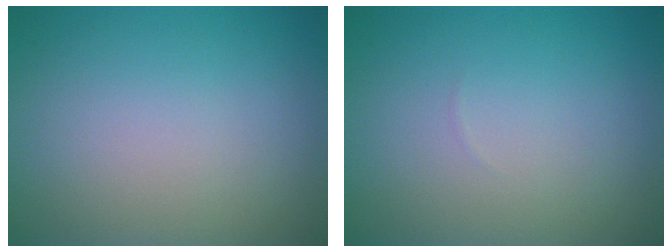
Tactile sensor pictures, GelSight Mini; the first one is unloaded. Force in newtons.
{"total": 0.0}